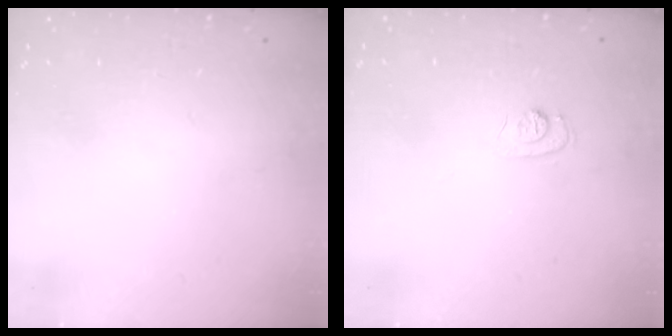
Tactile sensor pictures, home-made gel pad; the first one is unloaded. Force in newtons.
{"total": 7.3, "press": 7.2, "slide": 0.8}